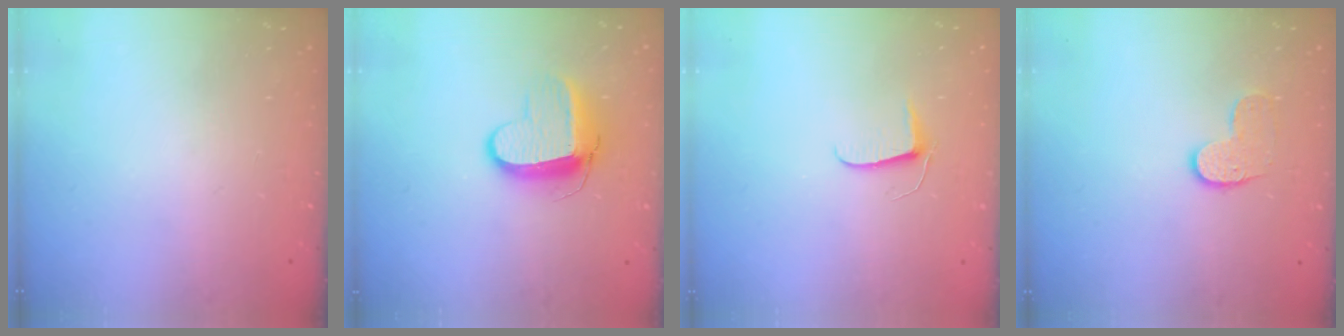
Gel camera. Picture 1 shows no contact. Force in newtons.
{"total": 9.6, "press": 9.6, "slide": 0.9}
{"total": 5.5, "press": 5.5, "slide": 0.5}
{"total": 6.8, "press": 6.8, "slide": 0.2}